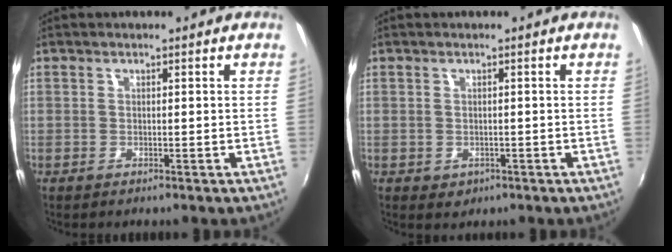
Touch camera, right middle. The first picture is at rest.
{"total": 1.6, "force": [-0.4, 1.4, 0.6], "torque": [-0.010, -0.001, -0.001]}